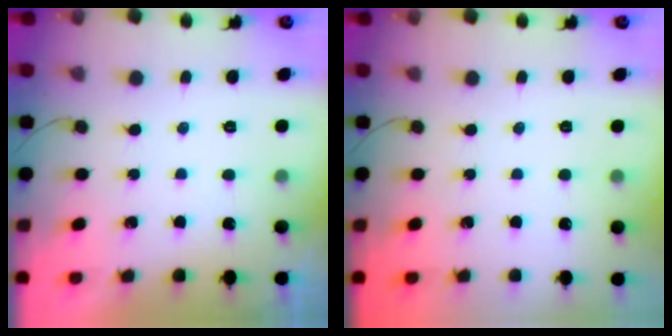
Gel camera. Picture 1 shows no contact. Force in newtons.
{"total": 0.0}